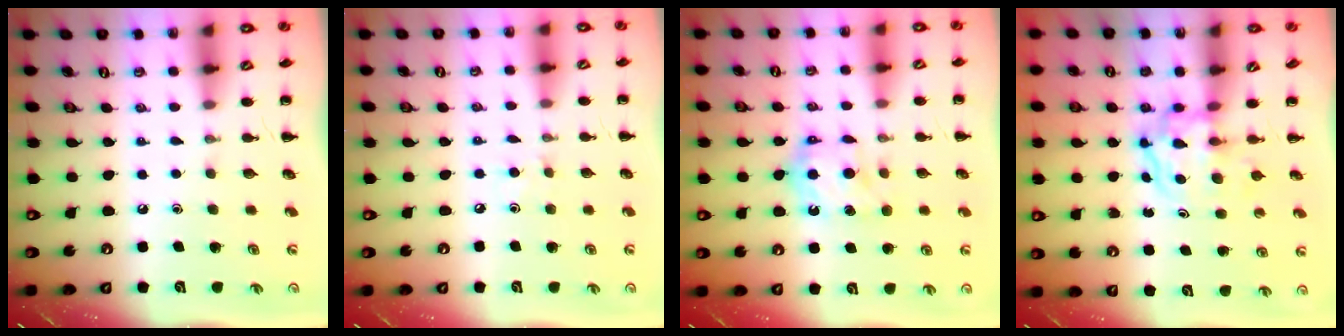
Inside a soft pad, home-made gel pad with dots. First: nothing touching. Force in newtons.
{"total": 4.2, "press": 4.0, "slide": 1.1}
{"total": 8.6, "press": 8.5, "slide": 0.9}
{"total": 3.7, "press": 3.7, "slide": 0.5}